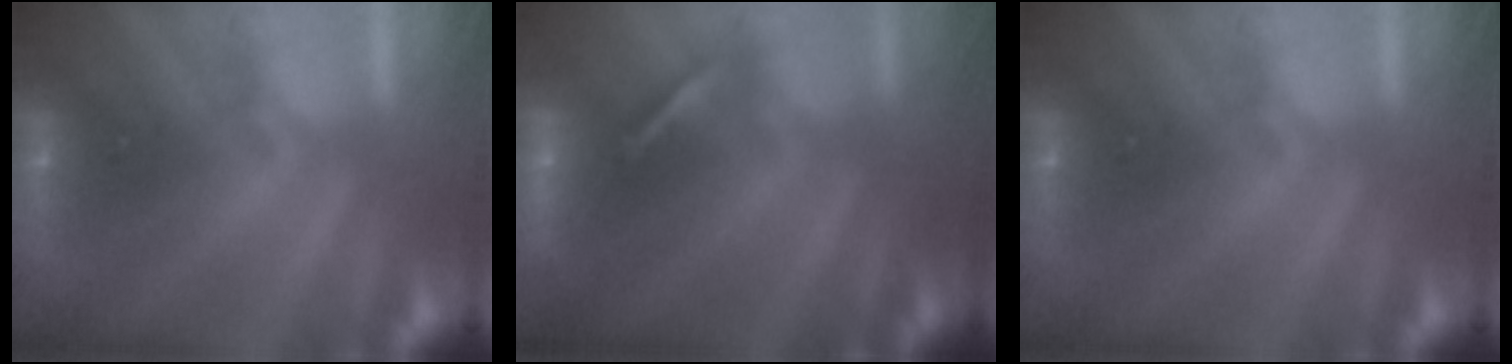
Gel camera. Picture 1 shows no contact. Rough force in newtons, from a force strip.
{"total": 1.7}
{"total": 0.0}